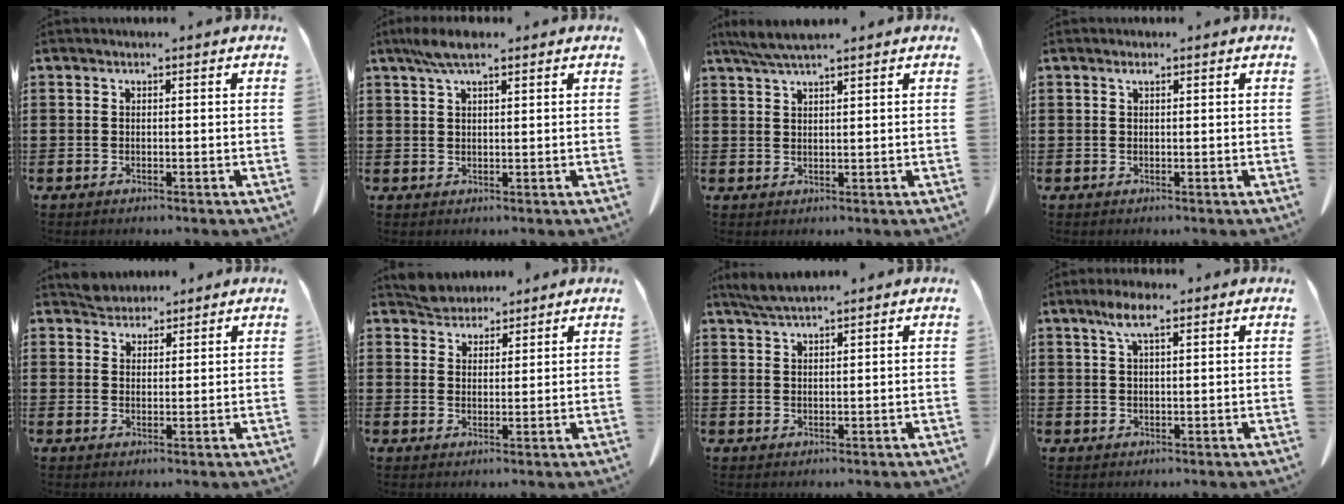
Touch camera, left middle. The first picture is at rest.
{"total": 4.3, "force": [2.7, 1.1, 3.2], "torque": [-0.068, 0.002, 0.049]}
{"total": 3.7, "force": [3.0, 0.1, 2.1], "torque": [-0.048, -0.006, 0.056]}
{"total": 0.8, "force": [0.4, 0.2, 0.7], "torque": [-0.015, 0.000, 0.008]}
{"total": 3.1, "force": [2.9, 1.0, 0.2], "torque": [-0.013, -0.001, 0.058]}
{"total": 3.8, "force": [3.6, 1.3, 0.2], "torque": [-0.016, -0.004, 0.071]}
{"total": 2.7, "force": [2.3, 0.1, 1.4], "torque": [-0.033, -0.002, 0.045]}
{"total": 4.4, "force": [2.3, 1.3, 3.6], "torque": [-0.078, 0.004, 0.040]}